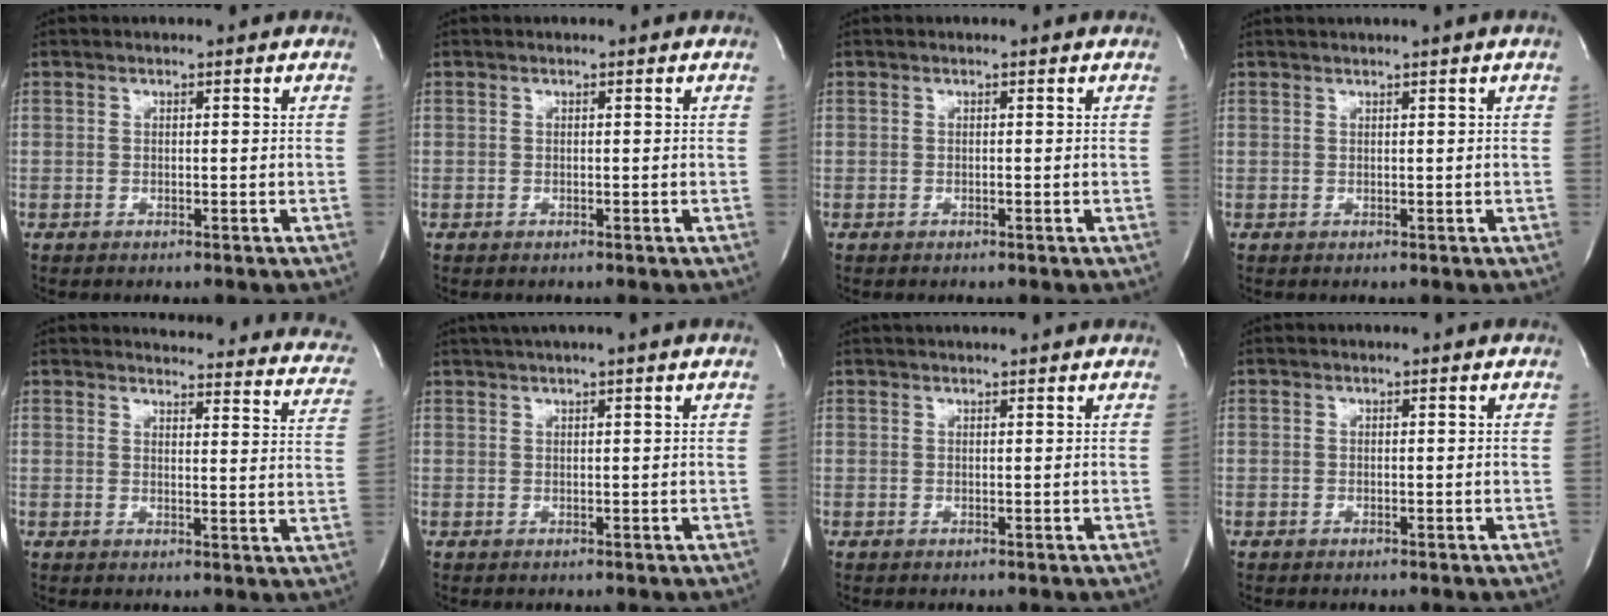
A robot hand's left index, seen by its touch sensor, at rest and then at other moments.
{"total": 0.0}
{"total": 0.0}
{"total": 1.6, "force": [1.1, -0.6, 0.9], "torque": [-0.017, 0.003, 0.027]}
{"total": 22.1, "force": [20.8, 4.4, 5.8], "torque": [-0.056, -0.076, 0.208]}
{"total": 4.0, "force": [3.1, -1.1, 2.3], "torque": [-0.036, 0.021, 0.056]}
{"total": 5.3, "force": [5.0, 0.1, 1.9], "torque": [-0.026, 0.029, 0.060]}
{"total": 0.0}